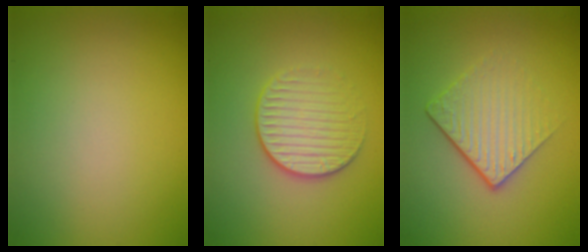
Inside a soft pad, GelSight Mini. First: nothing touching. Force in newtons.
{"total": 3.2, "press": 2.9, "slide": 1.4}
{"total": 4.4, "press": 2.7, "slide": 3.4}